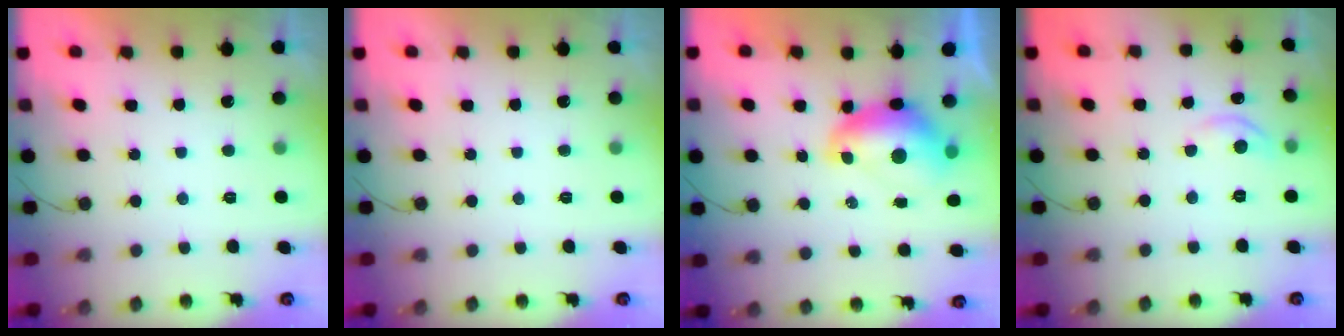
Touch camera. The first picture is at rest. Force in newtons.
{"total": 0.0}
{"total": 9.1, "press": 9.0, "slide": 1.0}
{"total": 5.9, "press": 5.9, "slide": 0.5}